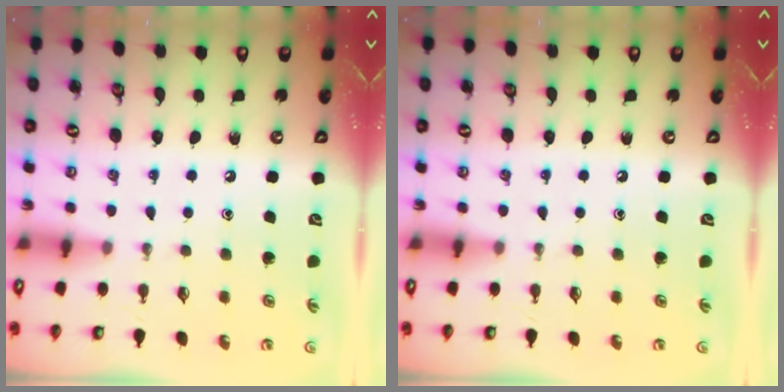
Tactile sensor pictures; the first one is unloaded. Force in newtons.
{"total": 0.0}